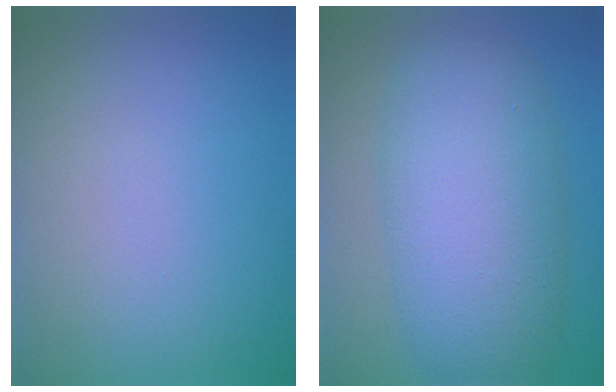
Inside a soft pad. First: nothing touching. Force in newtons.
{"total": 9.1, "press": 9.1, "slide": 0.3}